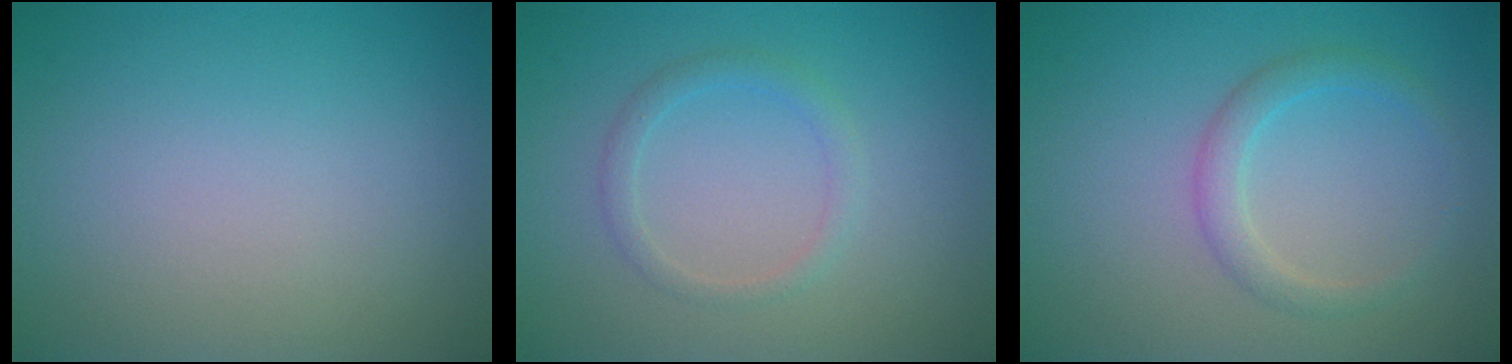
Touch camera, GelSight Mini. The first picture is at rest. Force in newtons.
{"total": 1.6, "press": 1.6, "slide": 0.0}
{"total": 2.1, "press": 2.1, "slide": 0.0}